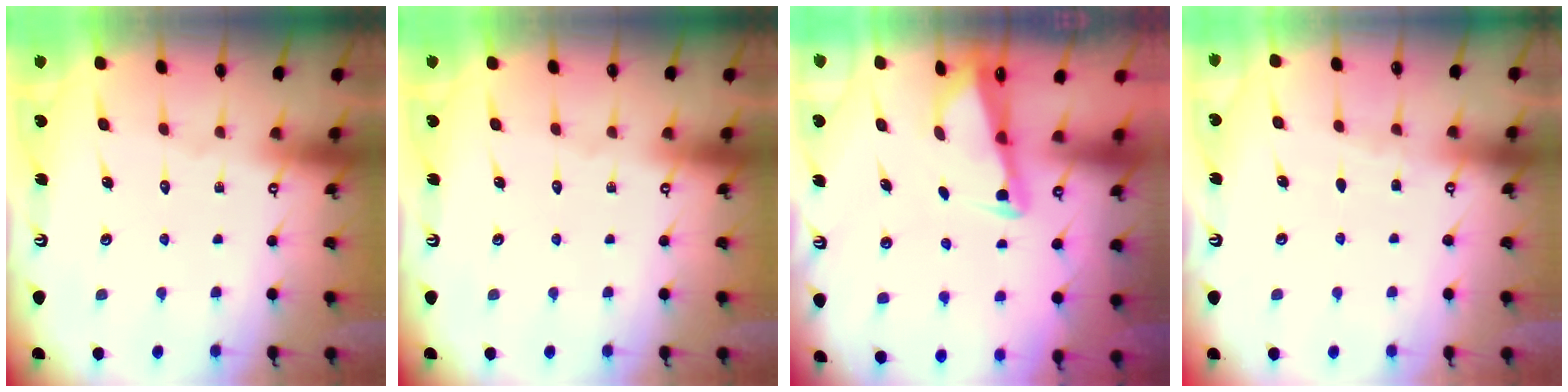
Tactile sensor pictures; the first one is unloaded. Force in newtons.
{"total": 0.0}
{"total": 2.6, "press": 2.6, "slide": 0.2}
{"total": 2.3, "press": 2.3, "slide": 0.3}